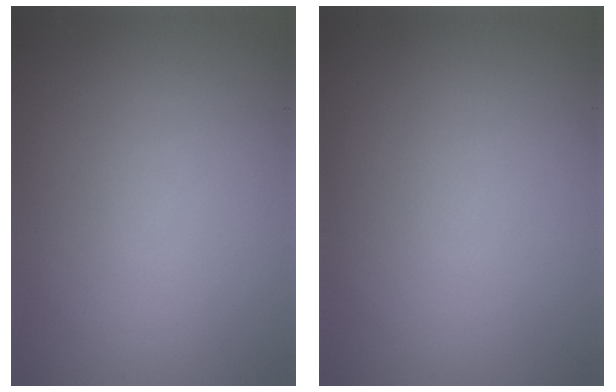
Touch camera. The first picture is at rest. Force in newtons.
{"total": 0.0}